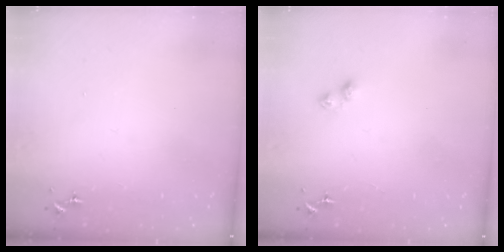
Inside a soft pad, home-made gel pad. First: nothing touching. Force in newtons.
{"total": 2.8, "press": 2.7, "slide": 0.4}